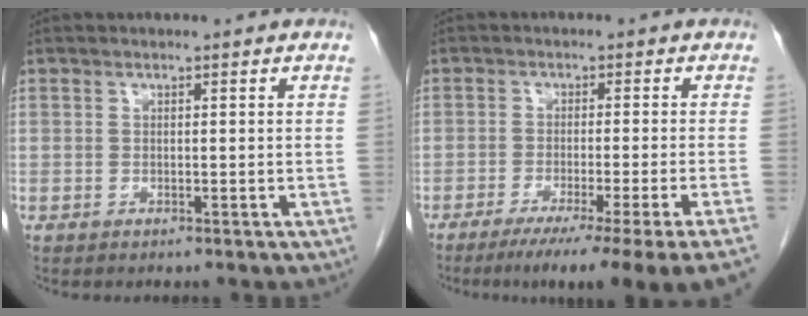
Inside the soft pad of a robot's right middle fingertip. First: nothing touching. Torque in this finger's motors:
{"motor_torque": [0.43, -0.41, 0.15, 0.06]}